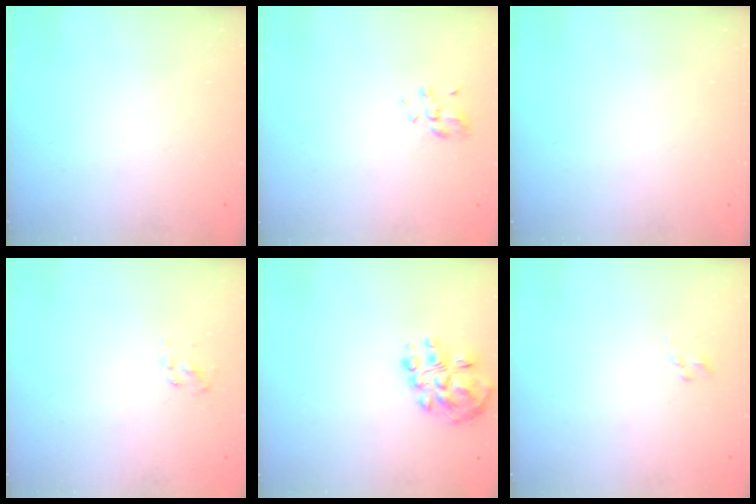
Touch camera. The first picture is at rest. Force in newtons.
{"total": 4.2, "press": 3.9, "slide": 1.5}
{"total": 0.0}
{"total": 2.6, "press": 2.4, "slide": 0.8}
{"total": 9.6, "press": 9.3, "slide": 2.2}
{"total": 2.3, "press": 2.1, "slide": 0.8}